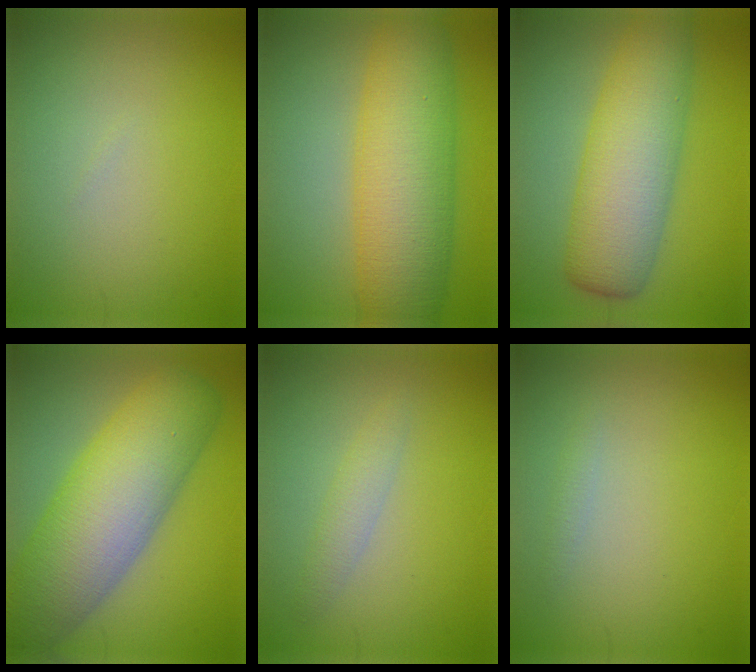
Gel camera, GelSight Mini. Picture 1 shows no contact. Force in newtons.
{"total": 10.1, "press": 10.1, "slide": 0.1}
{"total": 8.5, "press": 8.5, "slide": 0.2}
{"total": 11.6, "press": 11.5, "slide": 0.5}
{"total": 1.7, "press": 1.7, "slide": 0.1}
{"total": 0.7, "press": 0.7, "slide": 0.0}